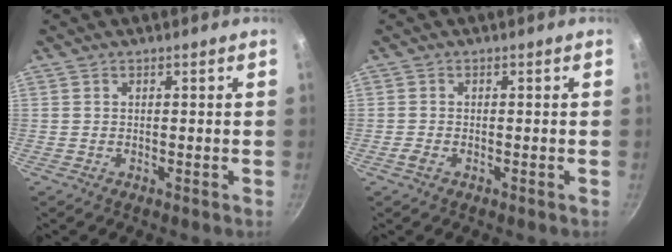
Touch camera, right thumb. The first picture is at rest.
{"total": 1.3, "force": [-0.8, 0.6, 0.9], "torque": [-0.025, 0.003, -0.018]}